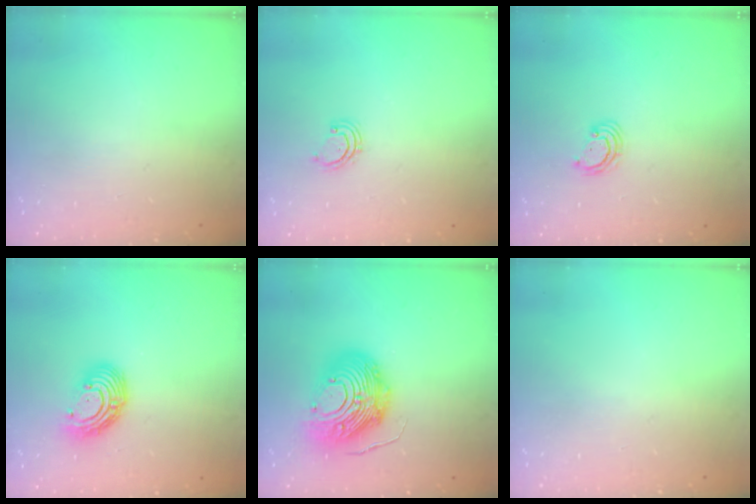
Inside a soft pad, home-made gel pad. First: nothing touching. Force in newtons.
{"total": 2.6, "press": 2.6, "slide": 0.3}
{"total": 3.6, "press": 3.6, "slide": 0.4}
{"total": 10.7, "press": 10.6, "slide": 0.9}
{"total": 18.1, "press": 18.0, "slide": 1.6}
{"total": 0.0}